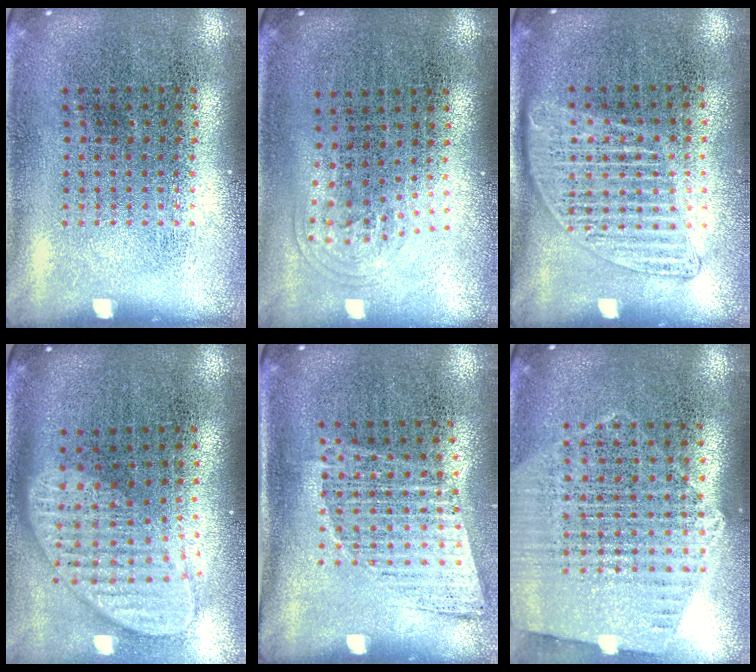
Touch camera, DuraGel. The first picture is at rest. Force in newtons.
{"total": 1.0, "press": 0.7, "slide": 0.7}
{"total": 1.4, "press": 1.3, "slide": 0.6}
{"total": 2.0, "press": 1.6, "slide": 1.2}
{"total": 1.2, "press": 1.1, "slide": 0.6}
{"total": 1.2, "press": 1.2, "slide": 0.3}